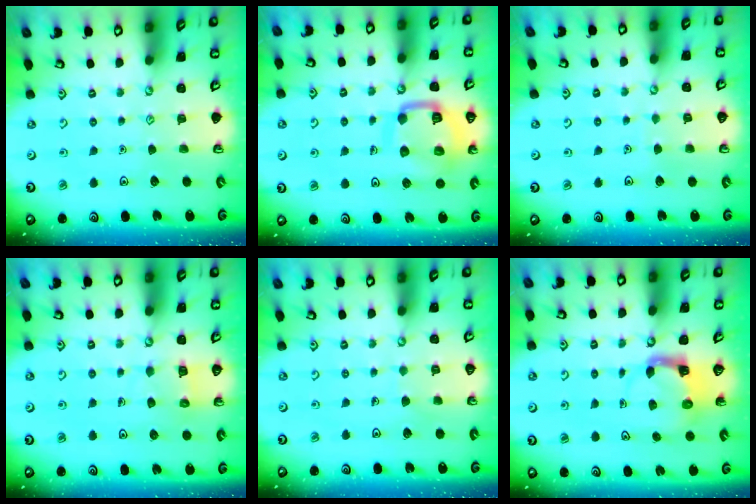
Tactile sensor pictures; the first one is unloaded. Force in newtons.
{"total": 14.0, "press": 13.9, "slide": 1.7}
{"total": 1.7, "press": 1.7, "slide": 0.1}
{"total": 7.1, "press": 7.1, "slide": 0.4}
{"total": 3.9, "press": 3.9, "slide": 0.2}
{"total": 3.7, "press": 3.6, "slide": 0.6}